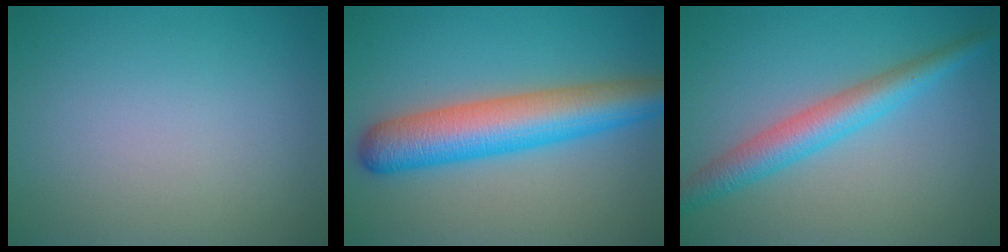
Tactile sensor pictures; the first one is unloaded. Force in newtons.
{"total": 8.0, "press": 8.0, "slide": 0.2}
{"total": 4.3, "press": 4.3, "slide": 0.0}